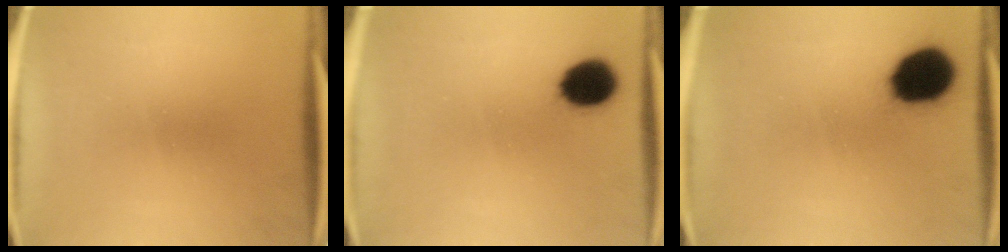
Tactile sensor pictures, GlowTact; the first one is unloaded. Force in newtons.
{"total": 9.5}
{"total": 15.8}